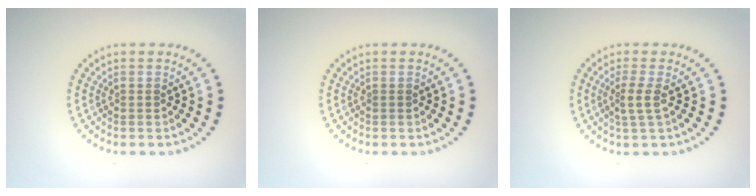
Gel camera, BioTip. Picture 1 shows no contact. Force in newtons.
{"total": 0.0}
{"total": 1.8, "press": 1.3, "slide": 1.3}